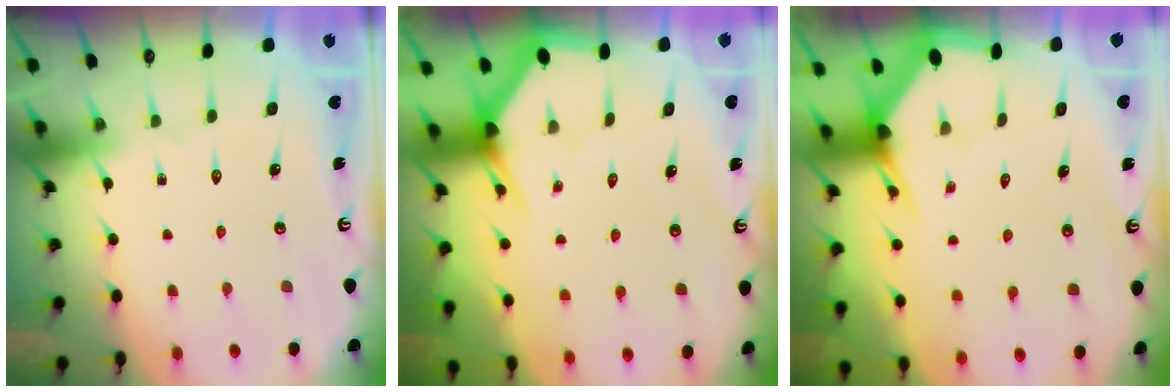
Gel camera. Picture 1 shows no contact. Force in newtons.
{"total": 3.1, "press": 3.1, "slide": 0.2}
{"total": 2.9, "press": 2.9, "slide": 0.1}